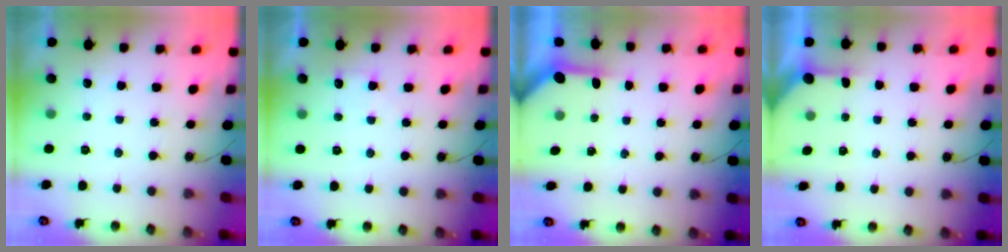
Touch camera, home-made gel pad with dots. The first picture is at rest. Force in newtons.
{"total": 4.0, "press": 3.9, "slide": 0.7}
{"total": 3.2, "press": 3.2, "slide": 0.4}
{"total": 2.6, "press": 2.6, "slide": 0.4}